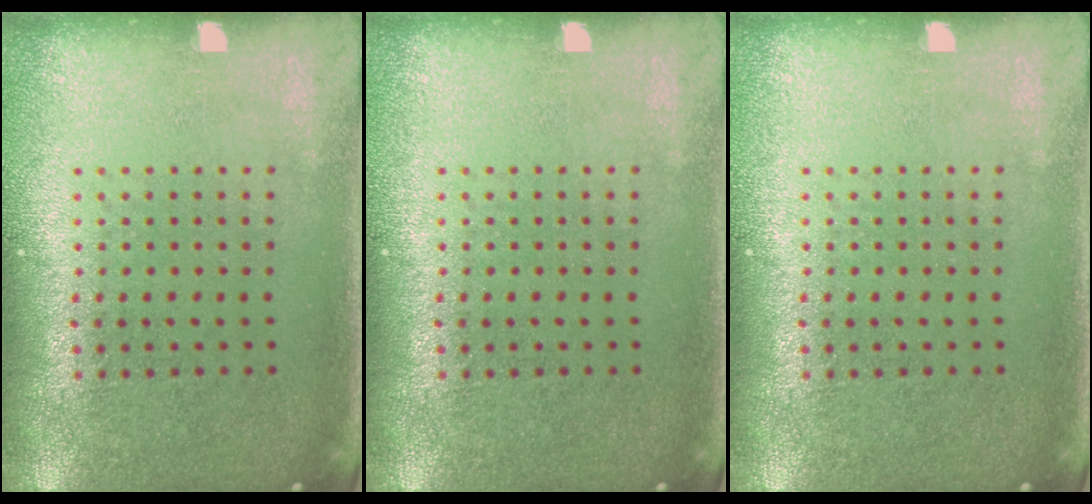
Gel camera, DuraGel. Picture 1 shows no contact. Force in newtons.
{"total": 0.0}
{"total": 0.0}